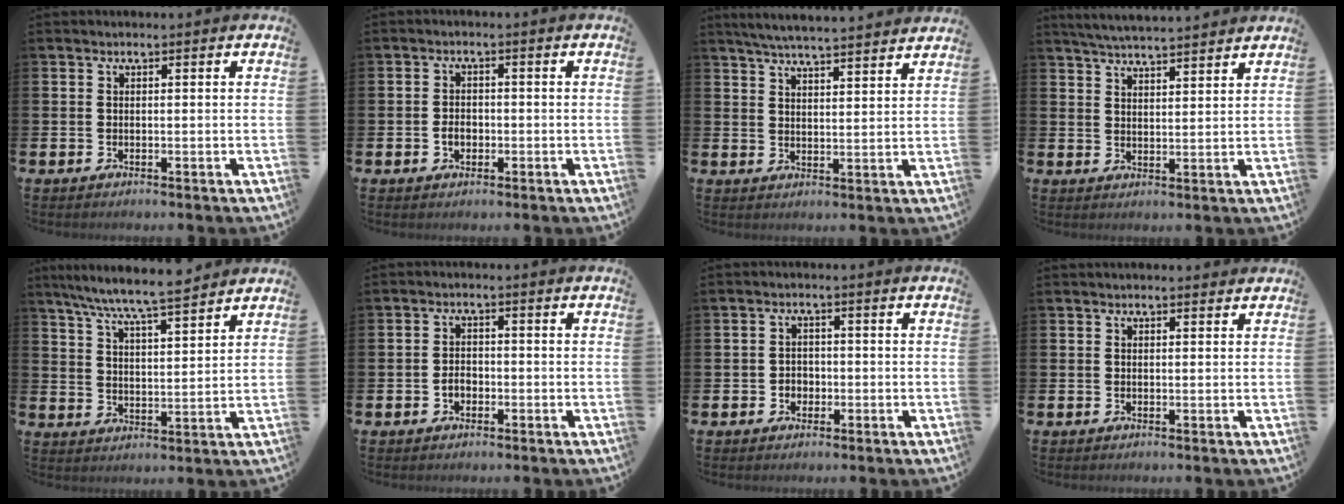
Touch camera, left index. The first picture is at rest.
{"total": 2.1, "force": [-0.6, 1.6, 1.3], "torque": [-0.015, 0.002, -0.016]}
{"total": 6.0, "force": [5.8, -0.2, 1.3], "torque": [-0.048, -0.038, 0.103]}
{"total": 4.8, "force": [4.8, -0.2, 0.5], "torque": [-0.022, -0.027, 0.085]}
{"total": 7.7, "force": [7.3, 0.1, 2.4], "torque": [-0.074, -0.043, 0.129]}
{"total": 1.9, "force": [-0.7, 1.4, 1.0], "torque": [-0.017, 0.004, -0.017]}
{"total": 1.9, "force": [-0.6, 1.7, 0.4], "torque": [-0.001, 0.002, -0.019]}
{"total": 0.8, "force": [0.8, 0.1, 0.1], "torque": [0.008, -0.003, 0.011]}